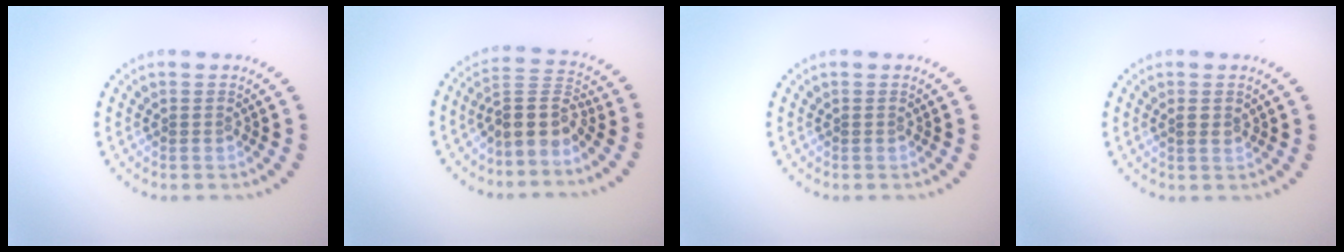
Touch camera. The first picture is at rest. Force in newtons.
{"total": 3.9, "press": 3.0, "slide": 2.4}
{"total": 0.0}
{"total": 0.8, "press": 0.8, "slide": 0.3}